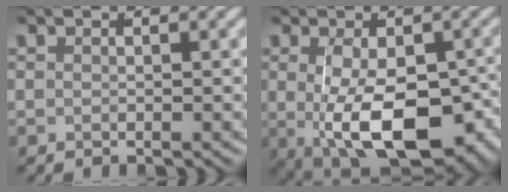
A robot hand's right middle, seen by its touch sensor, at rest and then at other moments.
{"total": 11.4, "force": [-4.4, 5.8, 8.8], "torque": [-0.150, -0.049, -0.041]}